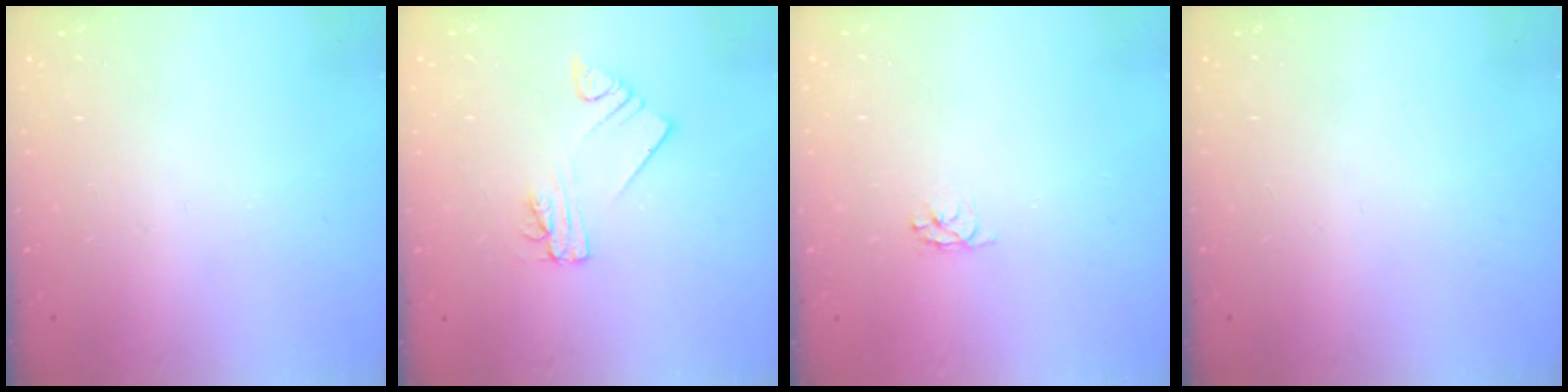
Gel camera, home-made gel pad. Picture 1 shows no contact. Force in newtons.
{"total": 2.2, "press": 2.2, "slide": 0.1}
{"total": 2.9, "press": 2.9, "slide": 0.3}
{"total": 0.0}